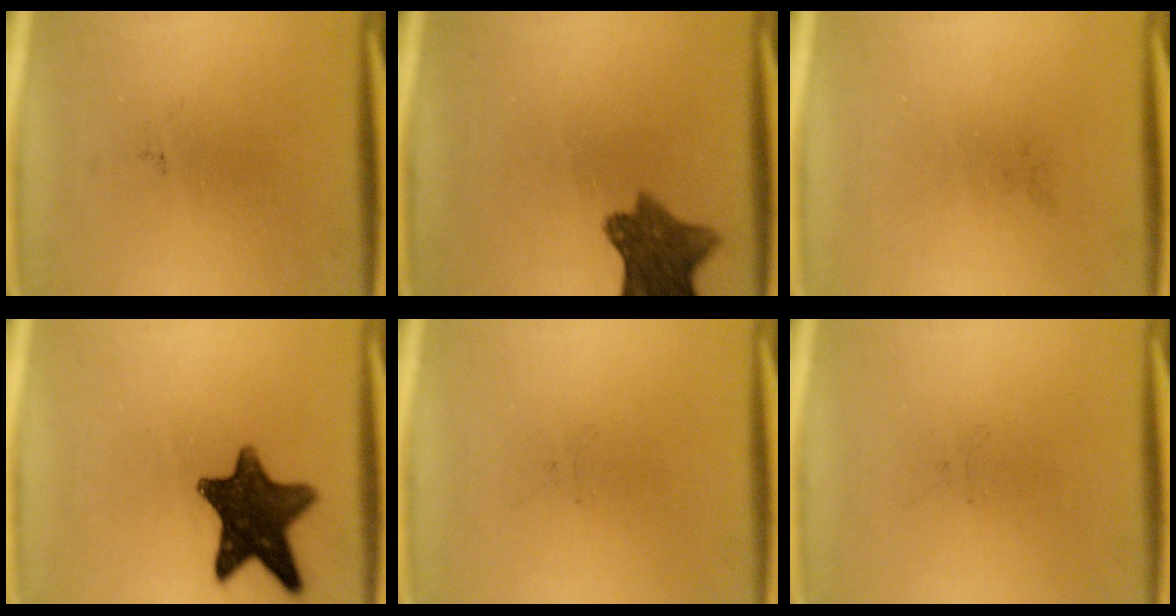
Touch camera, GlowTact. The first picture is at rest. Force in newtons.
{"total": 8.7}
{"total": 0.0}
{"total": 12.4}
{"total": 0.0}
{"total": 0.0}